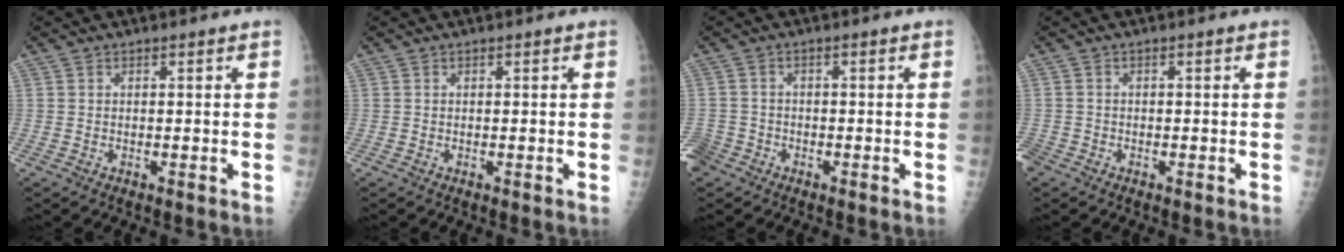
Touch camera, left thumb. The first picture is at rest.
{"total": 0.0}
{"total": 4.5, "force": [-3.1, 3.2, 0.8], "torque": [-0.017, 0.012, -0.062]}
{"total": 2.8, "force": [-1.9, 1.9, 0.8], "torque": [-0.022, 0.001, -0.038]}